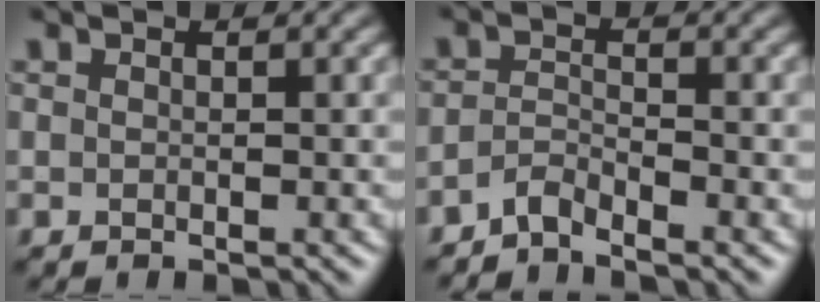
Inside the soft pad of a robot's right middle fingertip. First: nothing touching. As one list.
[{"total": 1.9, "force": [-1.8, 0.2, 0.7], "torque": [-0.016, 0.003, -0.042]}]